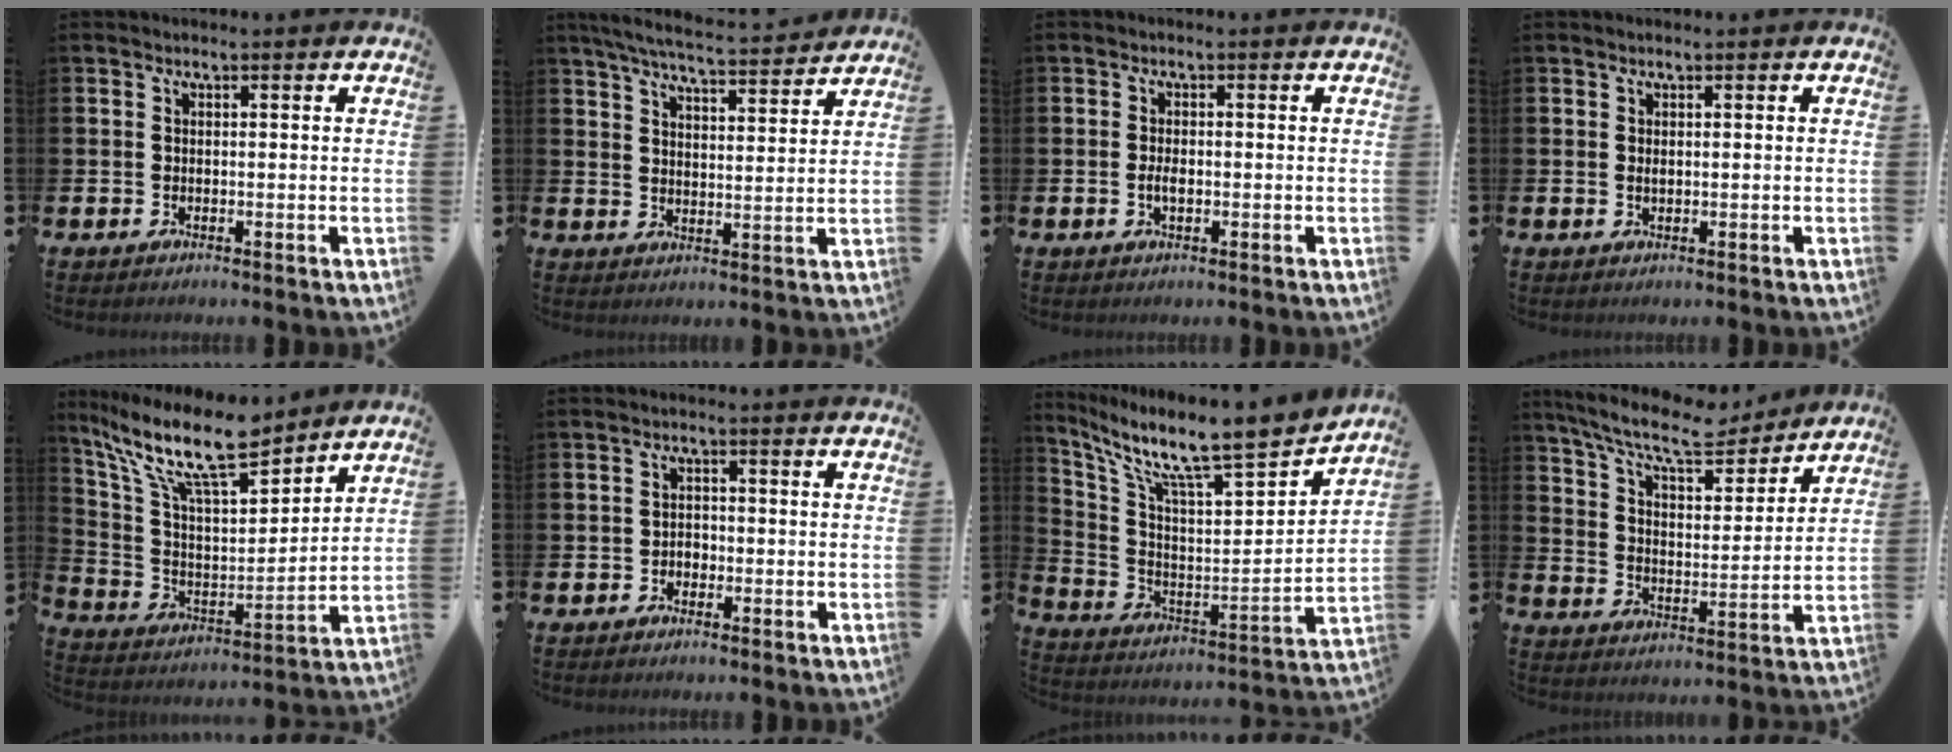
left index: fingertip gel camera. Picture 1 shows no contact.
{"total": 5.9, "force": [5.6, 0.3, 1.8], "torque": [-0.050, -0.038, 0.096]}
{"total": 1.7, "force": [-0.3, 0.8, 1.5], "torque": [-0.028, 0.002, -0.006]}
{"total": 0.6, "force": [0.2, 0.2, 0.5], "torque": [-0.010, 0.002, 0.004]}
{"total": 13.7, "force": [11.2, 3.3, 7.2], "torque": [-0.169, -0.059, 0.194]}
{"total": 1.4, "force": [-0.7, 1.1, 0.4], "torque": [-0.009, 0.003, -0.017]}
{"total": 10.7, "force": [9.1, 1.6, 5.4], "torque": [-0.135, -0.074, 0.143]}
{"total": 10.6, "force": [9.4, 2.1, 4.4], "torque": [-0.113, -0.057, 0.162]}